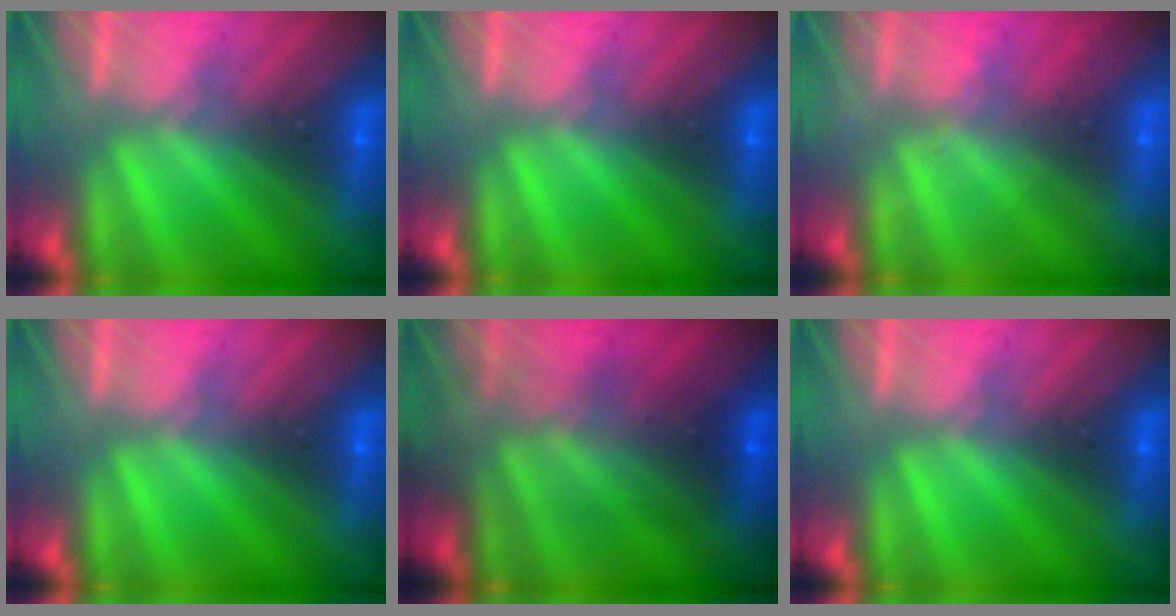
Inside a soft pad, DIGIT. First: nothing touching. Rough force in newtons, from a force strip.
{"total": 0.0}
{"total": 2.0}
{"total": 0.0}
{"total": 7.1}
{"total": 0.0}